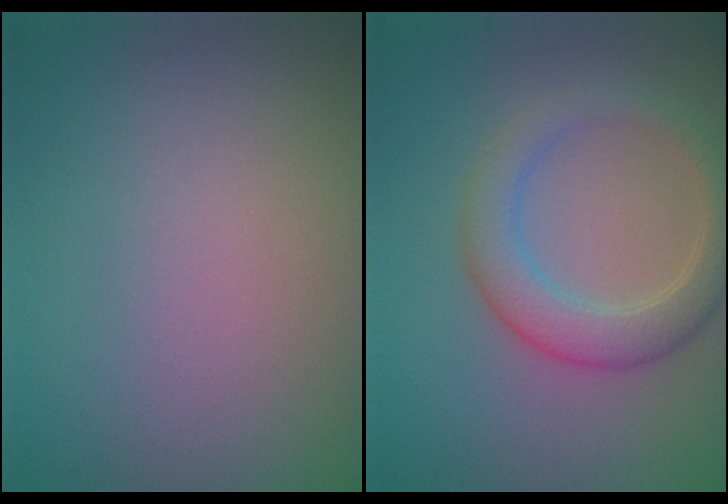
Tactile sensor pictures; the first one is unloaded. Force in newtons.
{"total": 4.0, "press": 4.0, "slide": 0.2}